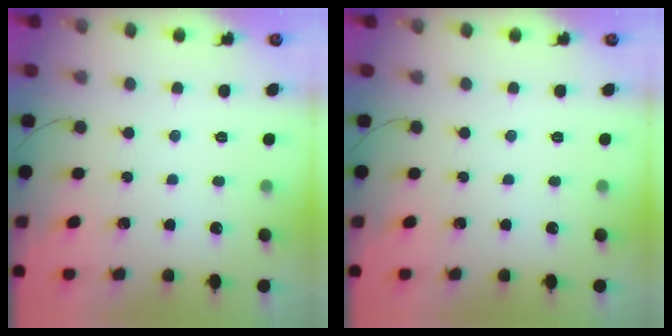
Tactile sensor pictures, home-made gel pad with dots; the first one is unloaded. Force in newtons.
{"total": 0.0}